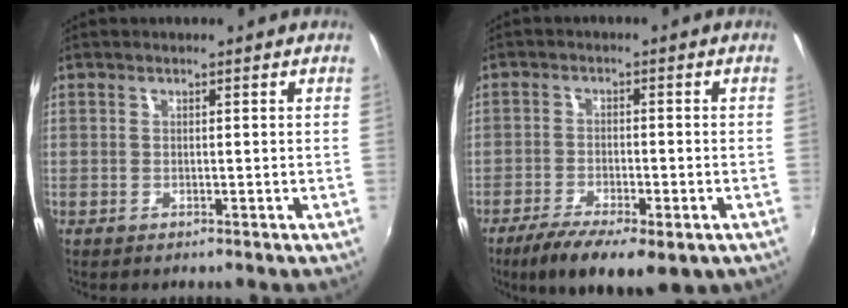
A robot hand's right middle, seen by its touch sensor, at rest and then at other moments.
{"total": 12.3, "force": [-7.7, 4.4, 8.5], "torque": [-0.171, -0.039, -0.122]}